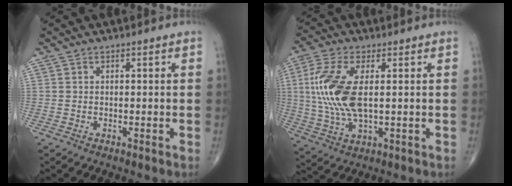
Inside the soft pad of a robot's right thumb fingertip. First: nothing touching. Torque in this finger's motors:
{"motor_torque": [0.92, 2.97, 0.78, -0.54, 0.50]}